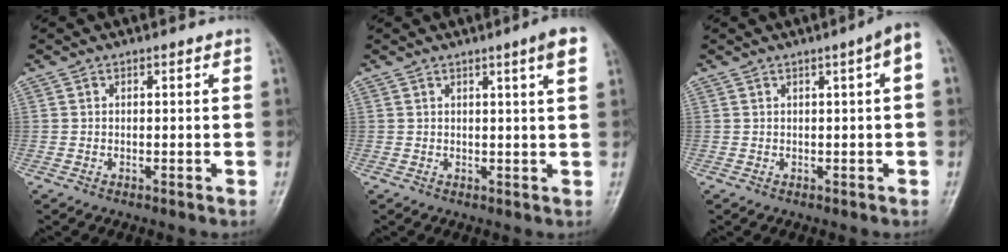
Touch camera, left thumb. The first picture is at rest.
{"total": 4.3, "force": [2.1, -0.2, 3.7], "torque": [-0.049, -0.009, 0.027]}
{"total": 3.5, "force": [0.6, 0.4, 3.4], "torque": [-0.044, 0.009, 0.004]}